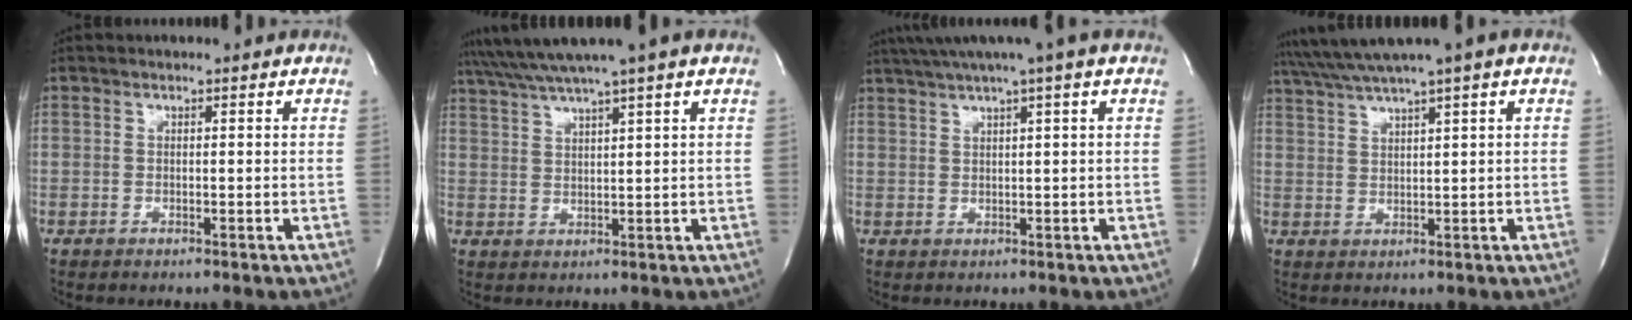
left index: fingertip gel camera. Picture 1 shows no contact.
{"total": 8.3, "force": [6.5, -1.6, 4.9], "torque": [-0.089, 0.027, 0.106]}
{"total": 7.2, "force": [5.1, -1.3, 4.9], "torque": [-0.081, 0.029, 0.077]}
{"total": 6.9, "force": [5.2, -1.3, 4.4], "torque": [-0.083, 0.027, 0.093]}